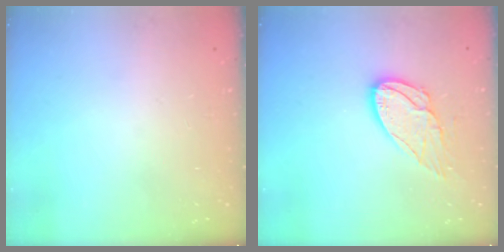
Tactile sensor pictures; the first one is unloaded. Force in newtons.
{"total": 11.0, "press": 10.9, "slide": 0.5}